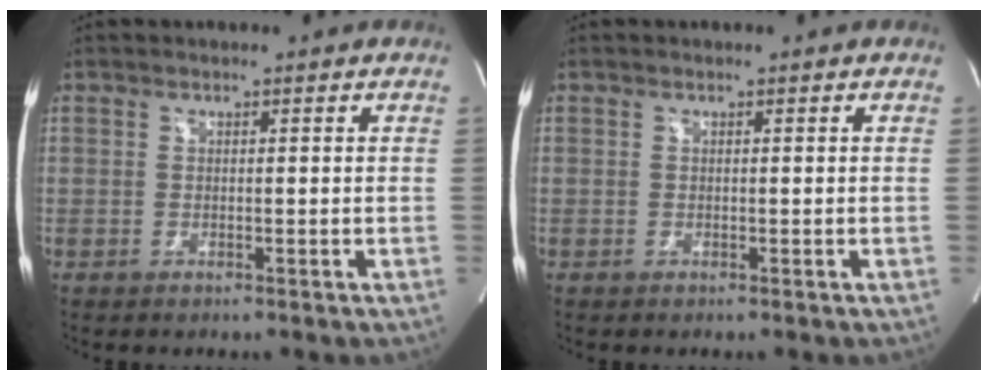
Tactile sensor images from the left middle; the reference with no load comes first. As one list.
[{"total": 0.0}]